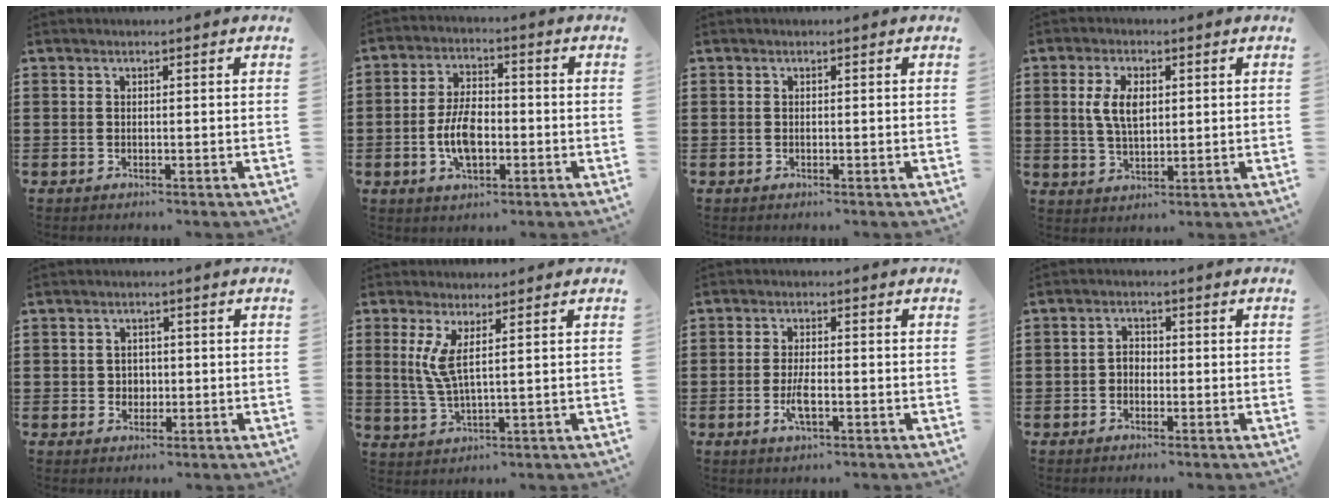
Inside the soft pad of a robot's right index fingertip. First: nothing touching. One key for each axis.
{"total": 7.0, "fx": -1.5, "fy": 3.5, "fz": 5.9, "tx": -0.132, "ty": 0.000, "tz": -0.031}
{"total": 0.0}
{"total": 5.7, "fx": 1.3, "fy": 2.8, "fz": 4.8, "tx": -0.108, "ty": 0.008, "tz": 0.019}
{"total": 2.1, "fx": -0.1, "fy": 2.1, "fz": 0.4, "tx": -0.016, "ty": 0.009, "tz": -0.007}
{"total": 4.8, "fx": 1.8, "fy": 0.4, "fz": 4.4, "tx": -0.113, "ty": -0.014, "tz": 0.025}
{"total": 3.8, "fx": -1.2, "fy": 1.0, "fz": 3.4, "tx": -0.074, "ty": -0.005, "tz": -0.024}
{"total": 1.5, "fx": -0.5, "fy": 1.0, "fz": 1.0, "tx": -0.020, "ty": 0.002, "tz": -0.012}